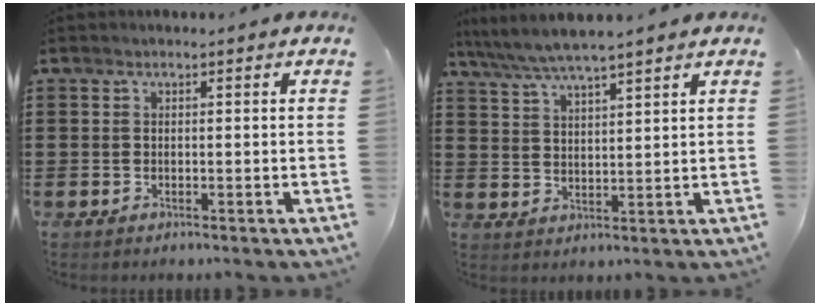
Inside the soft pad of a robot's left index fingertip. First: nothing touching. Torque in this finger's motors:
{"motor_torque": [1.13, -1.01, 0.20, 0.13]}